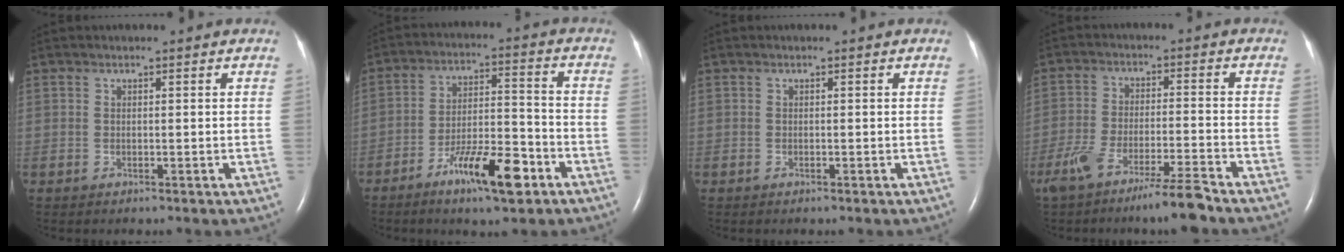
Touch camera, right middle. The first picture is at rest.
{"total": 10.9, "force": [-6.3, 2.1, 8.6], "torque": [-0.149, -0.001, -0.104]}
{"total": 0.0}
{"total": 8.8, "force": [-6.7, -0.2, 5.7], "torque": [-0.109, -0.017, -0.124]}